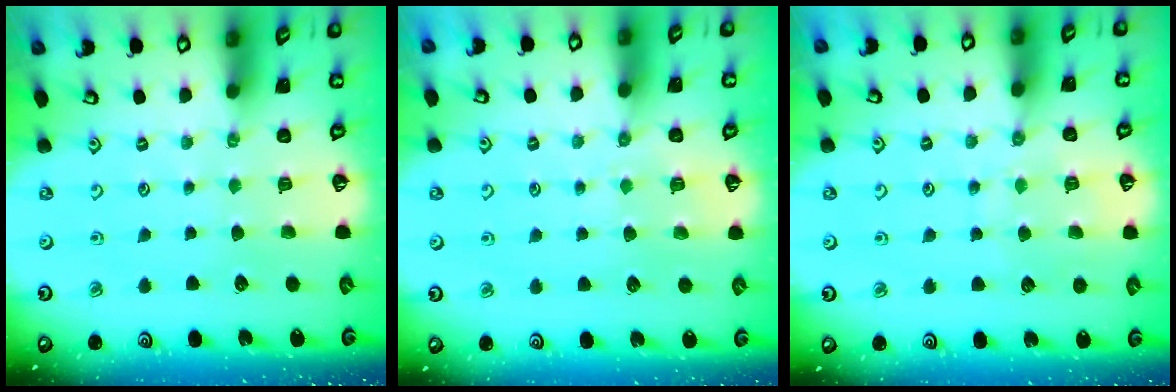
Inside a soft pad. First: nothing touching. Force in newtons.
{"total": 4.0, "press": 4.0, "slide": 0.8}
{"total": 6.7, "press": 6.6, "slide": 0.6}